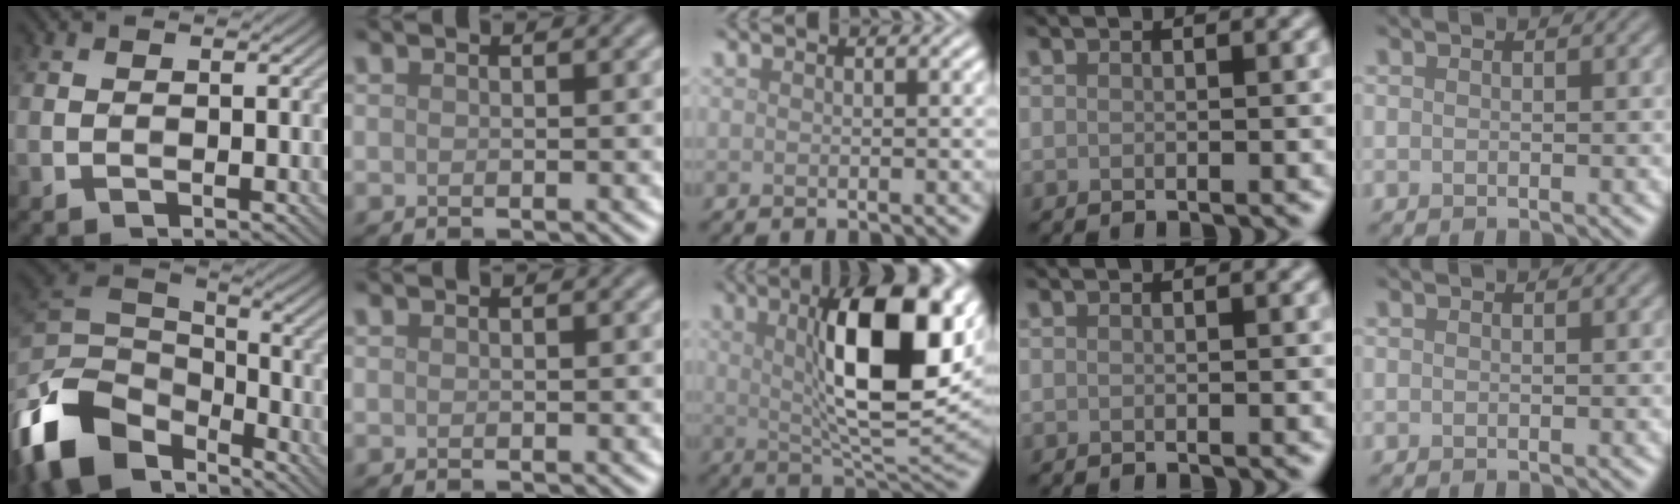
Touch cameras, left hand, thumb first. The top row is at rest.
{"thumb": {"total": 14.2, "force": [-8.4, 8.6, 7.5], "torque": [-0.208, -0.006, -0.166]}, "middle": {"total": 12.1, "force": [2.8, 3.8, 11.1], "torque": [-0.172, 0.004, 0.048]}}